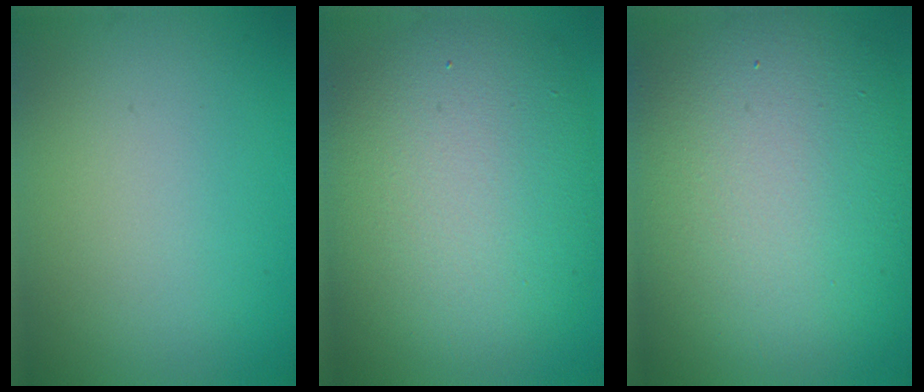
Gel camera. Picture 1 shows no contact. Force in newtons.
{"total": 10.8, "press": 10.8, "slide": 1.0}
{"total": 15.2, "press": 15.2, "slide": 1.1}